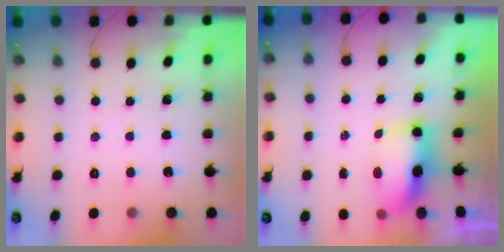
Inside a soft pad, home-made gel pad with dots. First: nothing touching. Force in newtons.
{"total": 7.1, "press": 7.0, "slide": 1.1}